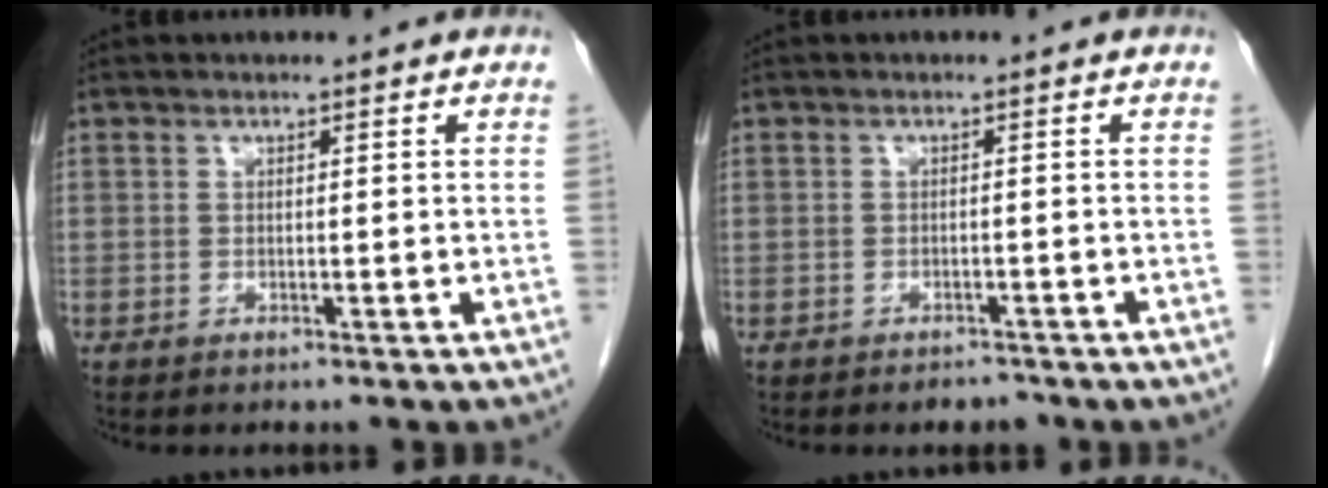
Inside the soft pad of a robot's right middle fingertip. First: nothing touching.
{"total": 1.8, "force": [-1.5, 0.9, 0.4], "torque": [-0.011, 0.000, -0.019]}